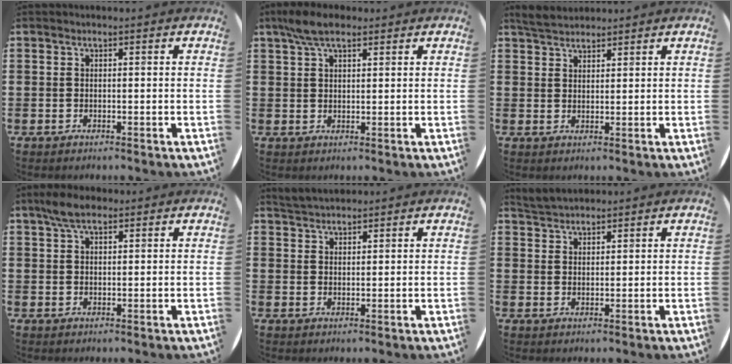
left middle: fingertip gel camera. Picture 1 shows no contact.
{"total": 4.6, "force": [3.3, 1.8, 2.8], "torque": [-0.061, 0.007, 0.060]}
{"total": 3.4, "force": [3.2, 0.9, 0.8], "torque": [-0.023, -0.001, 0.061]}
{"total": 4.0, "force": [2.9, 1.6, 2.3], "torque": [-0.042, 0.005, 0.051]}
{"total": 2.8, "force": [2.7, 0.4, 0.2], "torque": [-0.009, -0.002, 0.053]}
{"total": 3.2, "force": [3.1, 0.6, 0.2], "torque": [-0.011, -0.004, 0.060]}